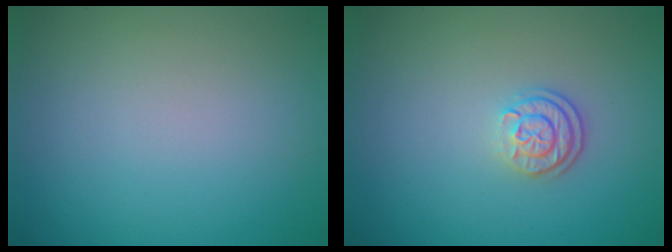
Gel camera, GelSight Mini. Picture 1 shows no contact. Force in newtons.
{"total": 2.5, "press": 2.0, "slide": 1.5}